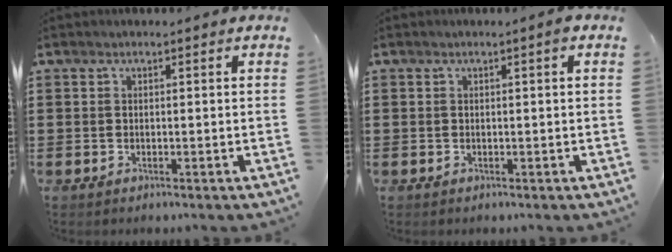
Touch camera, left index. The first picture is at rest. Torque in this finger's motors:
{"motor_torque": [1.75, 0.39, 0.21, 0.01]}